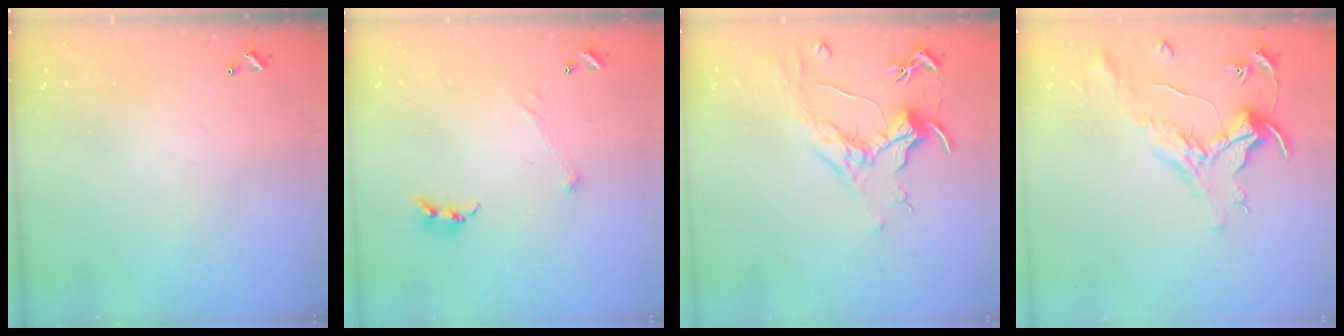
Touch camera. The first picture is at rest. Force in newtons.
{"total": 0.0}
{"total": 1.6, "press": 1.4, "slide": 0.7}
{"total": 1.6, "press": 1.4, "slide": 0.7}